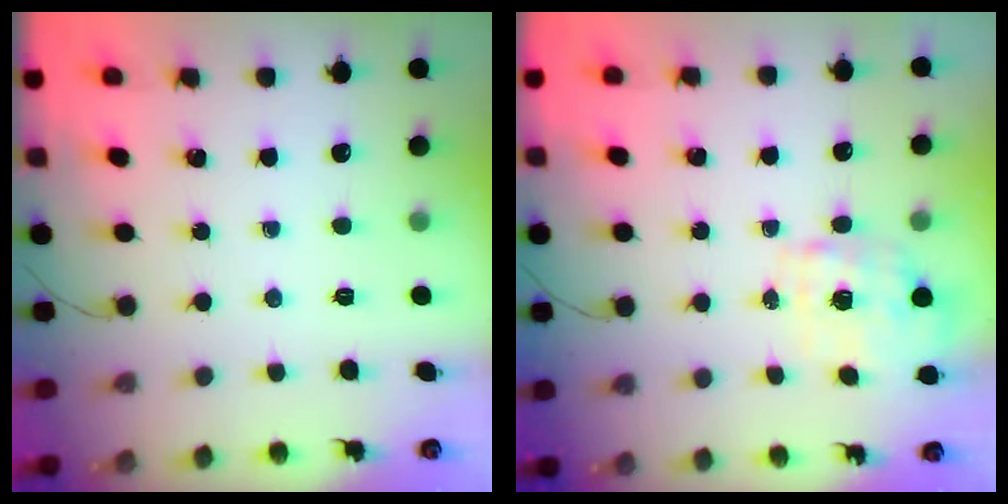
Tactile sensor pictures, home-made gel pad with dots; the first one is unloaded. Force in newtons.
{"total": 1.7, "press": 1.6, "slide": 0.5}